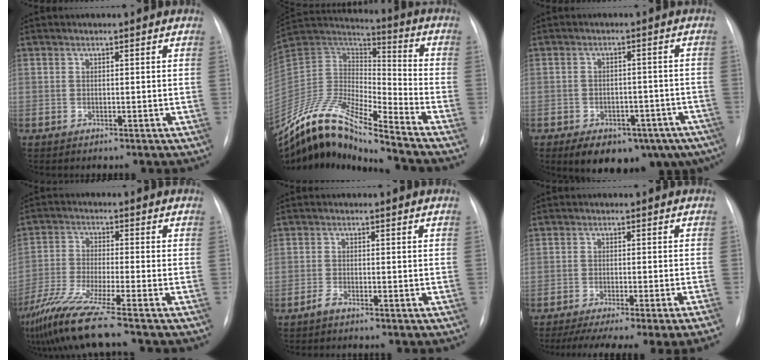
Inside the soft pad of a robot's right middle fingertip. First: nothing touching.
{"total": 18.7, "force": [-16.7, 0.7, 8.4], "torque": [-0.171, 0.025, -0.314]}
{"total": 16.3, "force": [-10.4, 9.3, 8.4], "torque": [-0.111, 0.009, -0.124]}
{"total": 10.9, "force": [-8.3, -1.3, 7.0], "torque": [-0.137, -0.044, -0.151]}
{"total": 1.2, "force": [-1.0, 0.2, 0.6], "torque": [-0.018, -0.001, -0.020]}
{"total": 14.9, "force": [-12.5, -1.2, 8.0], "torque": [-0.087, -0.032, -0.172]}